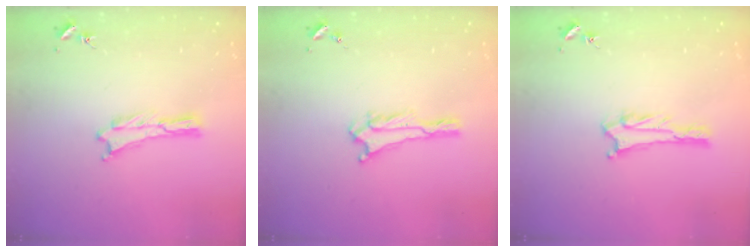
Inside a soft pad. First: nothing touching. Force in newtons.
{"total": 0.6, "press": 0.6, "slide": 0.1}
{"total": 2.7, "press": 2.7, "slide": 0.2}